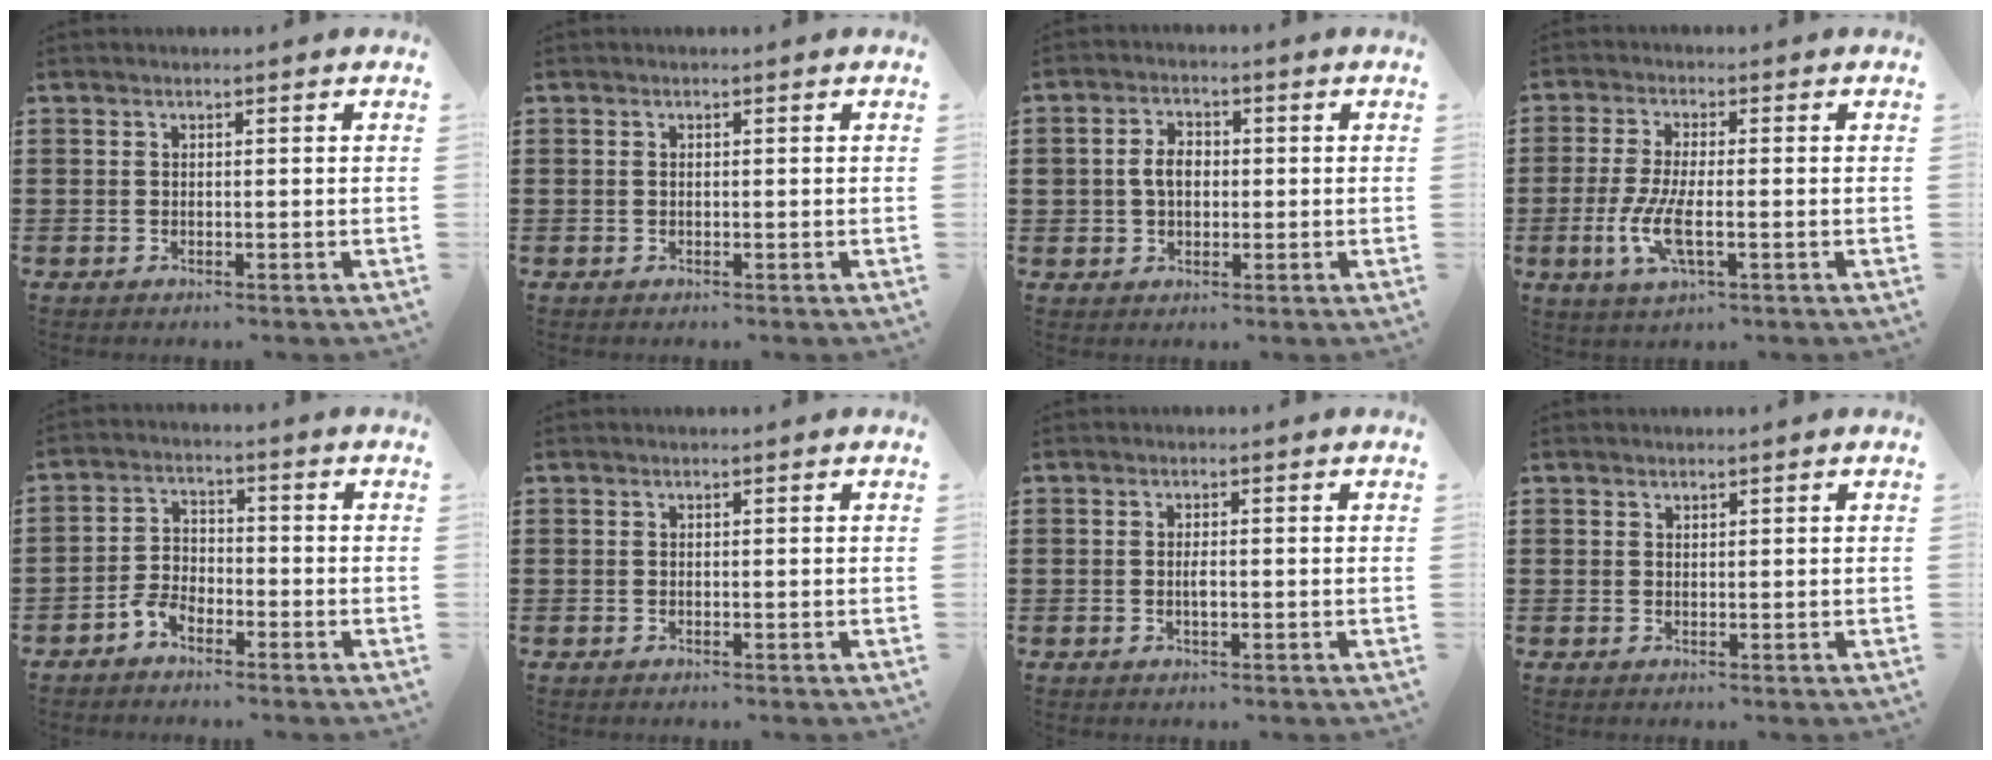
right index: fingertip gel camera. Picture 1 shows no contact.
{"total": 0.0}
{"total": 3.5, "force": [0.0, 2.6, 2.3], "torque": [-0.050, 0.010, -0.003]}
{"total": 6.5, "force": [-1.8, 1.9, 5.9], "torque": [-0.133, -0.014, -0.038]}
{"total": 3.9, "force": [-2.8, 2.1, 1.6], "torque": [-0.052, 0.003, -0.062]}
{"total": 0.0}
{"total": 1.6, "force": [-0.3, 0.5, 1.5], "torque": [-0.028, 0.000, -0.006]}
{"total": 0.6, "force": [0.5, 0.3, 0.0], "torque": [-0.001, 0.002, 0.011]}